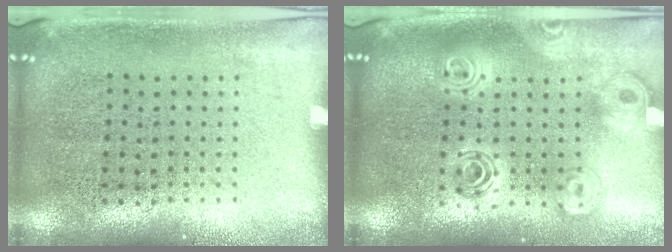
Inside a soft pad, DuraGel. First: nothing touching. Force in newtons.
{"total": 1.9, "press": 1.6, "slide": 1.0}